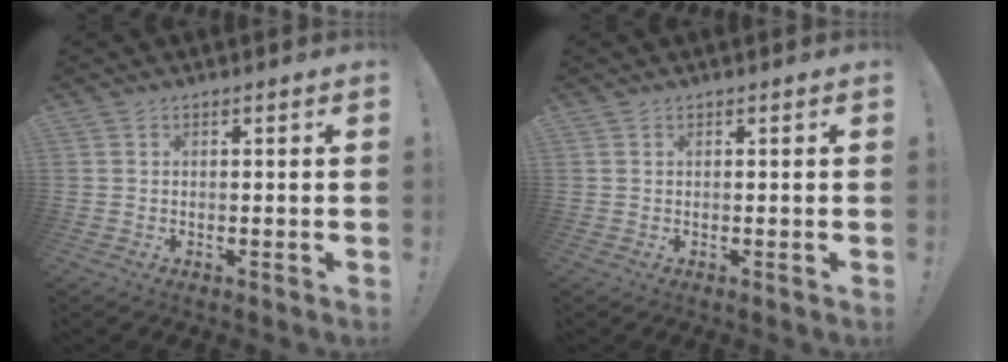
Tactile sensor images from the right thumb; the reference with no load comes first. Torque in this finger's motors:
{"motor_torque": [0.07, -0.01, 0.20, 0.12, -0.07]}